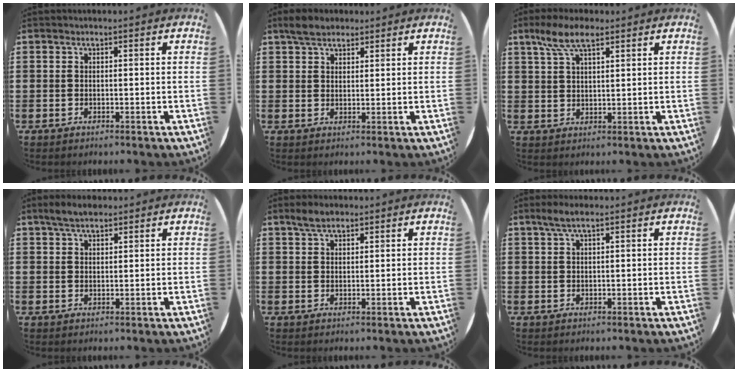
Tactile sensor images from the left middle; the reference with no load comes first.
{"total": 3.6, "force": [3.0, 1.5, 1.1], "torque": [-0.020, 0.002, 0.056]}
{"total": 6.3, "force": [4.2, 2.2, 4.2], "torque": [-0.092, 0.004, 0.075]}
{"total": 3.2, "force": [2.7, 1.0, 1.5], "torque": [-0.025, 0.001, 0.047]}
{"total": 3.0, "force": [2.5, 1.2, 1.3], "torque": [-0.022, 0.004, 0.044]}
{"total": 2.4, "force": [1.6, 0.3, 1.7], "torque": [-0.034, 0.004, 0.028]}